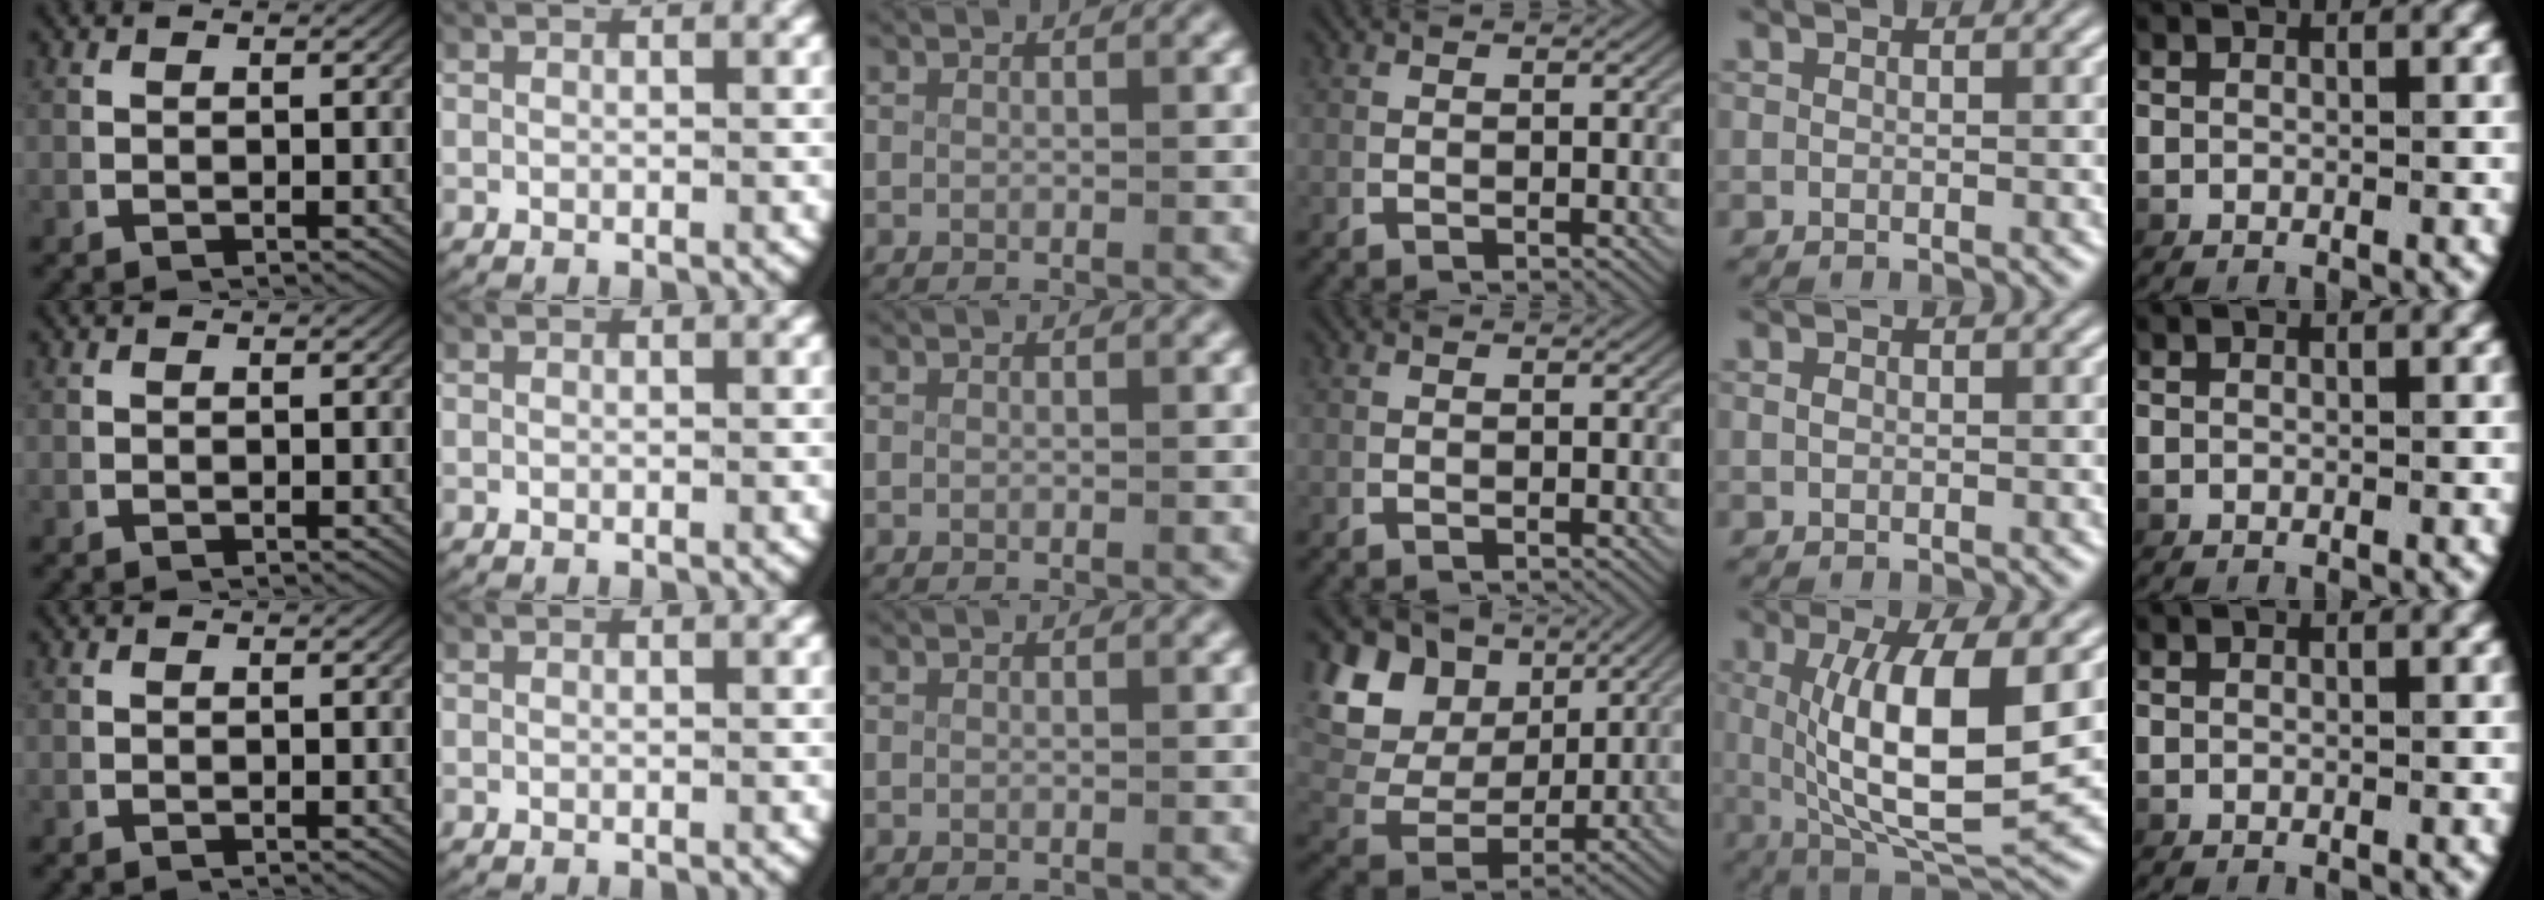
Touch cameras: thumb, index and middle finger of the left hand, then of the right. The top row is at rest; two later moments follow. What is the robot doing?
{"motion": "lift_and_place", "object": "card"}